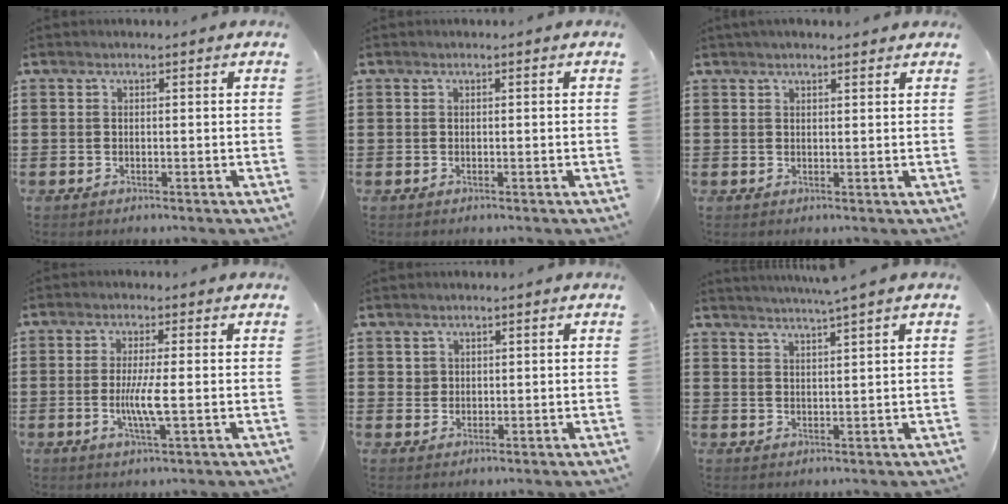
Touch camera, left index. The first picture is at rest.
{"total": 0.0}
{"total": 1.7, "force": [1.5, 0.3, 0.7], "torque": [-0.015, 0.003, 0.028]}
{"total": 5.1, "force": [-0.6, 0.3, 5.0], "torque": [-0.096, -0.005, -0.015]}
{"total": 1.5, "force": [1.0, 1.1, 0.1], "torque": [-0.004, 0.003, 0.021]}
{"total": 2.8, "force": [2.4, -1.1, 0.8], "torque": [-0.019, -0.012, 0.042]}